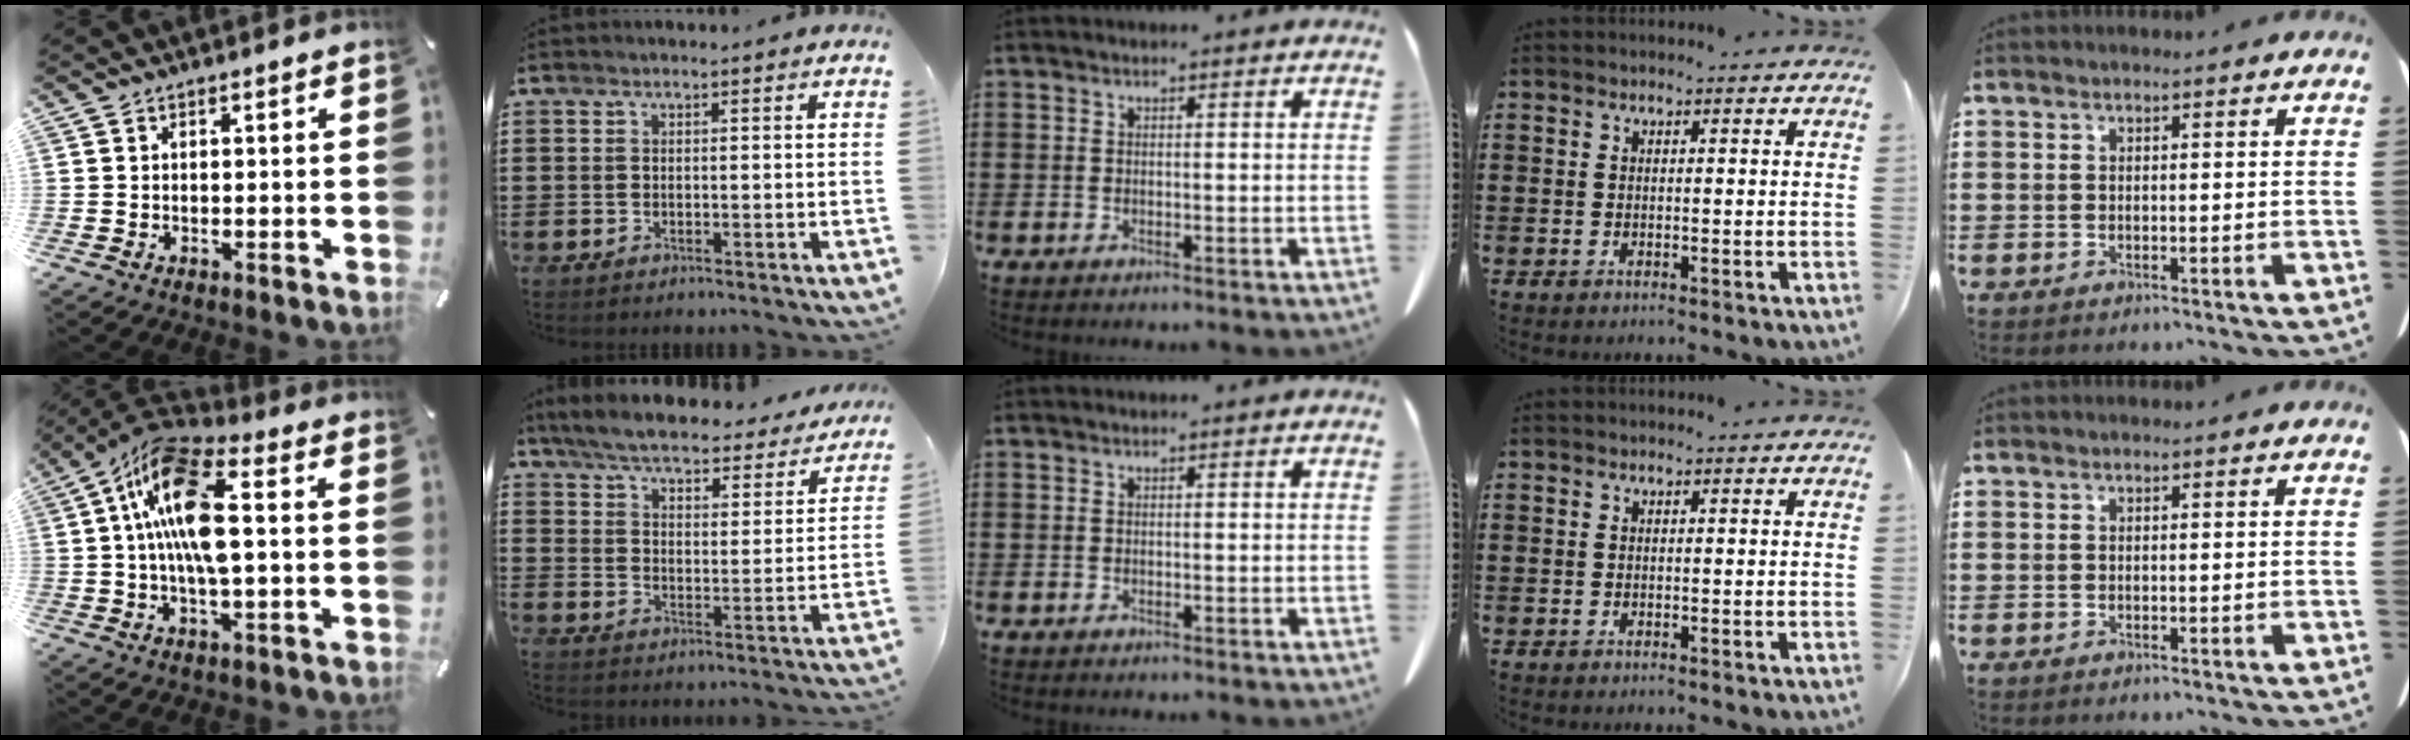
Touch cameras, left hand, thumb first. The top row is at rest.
{"thumb": {"total": 16.4, "force": [1.5, 7.1, 14.8], "torque": [-0.292, 0.005, 0.028]}, "index": {"total": 6.2, "force": [5.9, 0.4, 1.6], "torque": [-0.059, -0.038, 0.102]}}